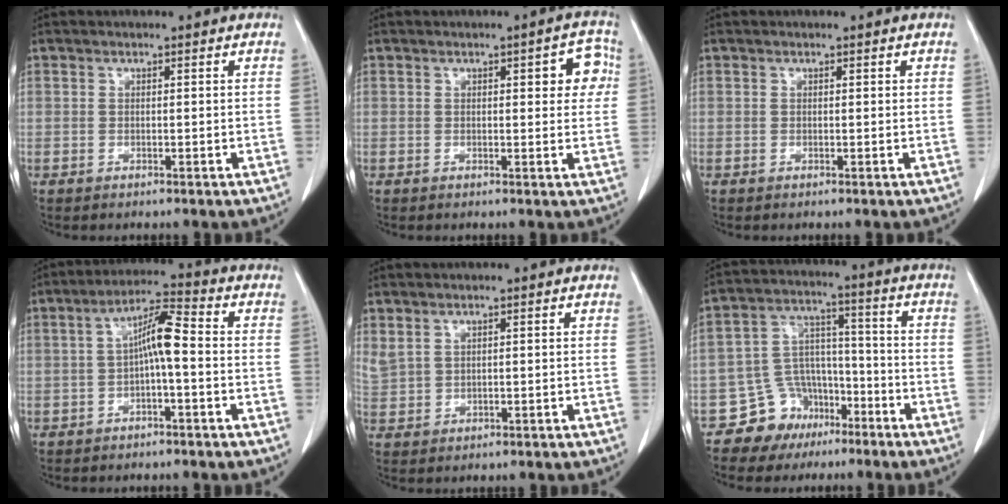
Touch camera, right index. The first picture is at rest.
{"total": 4.8, "force": [1.3, 1.7, 4.3], "torque": [-0.040, 0.012, 0.010]}
{"total": 0.0}
{"total": 6.3, "force": [-0.4, 0.9, 6.2], "torque": [-0.113, 0.023, -0.009]}
{"total": 2.9, "force": [1.8, 1.5, 1.7], "torque": [-0.046, 0.005, 0.050]}
{"total": 9.0, "force": [-5.7, 6.8, 1.3], "torque": [-0.023, 0.044, -0.088]}